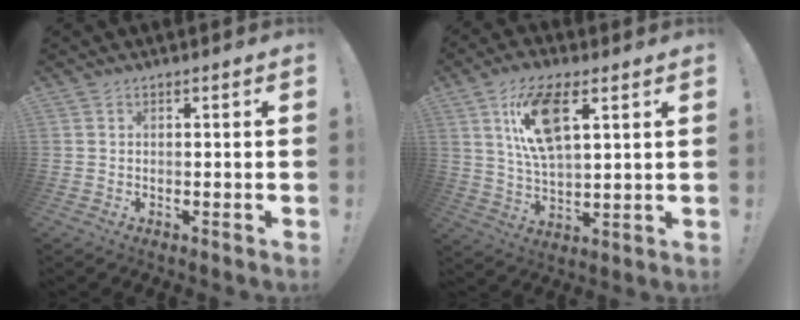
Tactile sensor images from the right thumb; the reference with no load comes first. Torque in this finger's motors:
{"motor_torque": [0.21, 0.89, 1.73, 0.46, 0.13]}